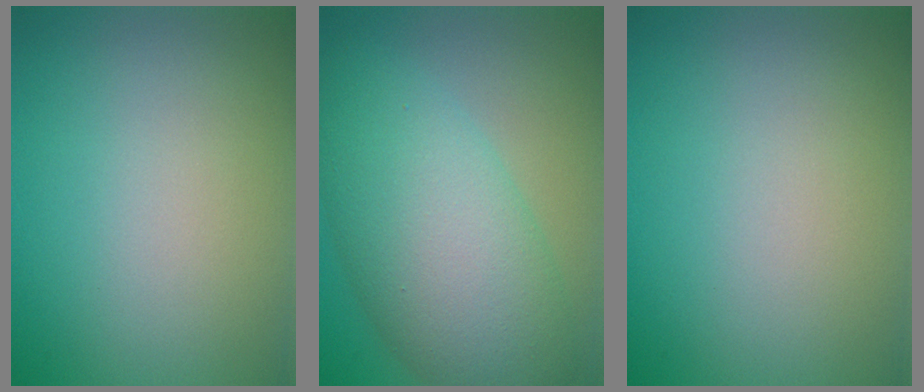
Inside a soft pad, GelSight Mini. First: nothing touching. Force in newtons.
{"total": 9.8, "press": 9.8, "slide": 0.2}
{"total": 0.0}